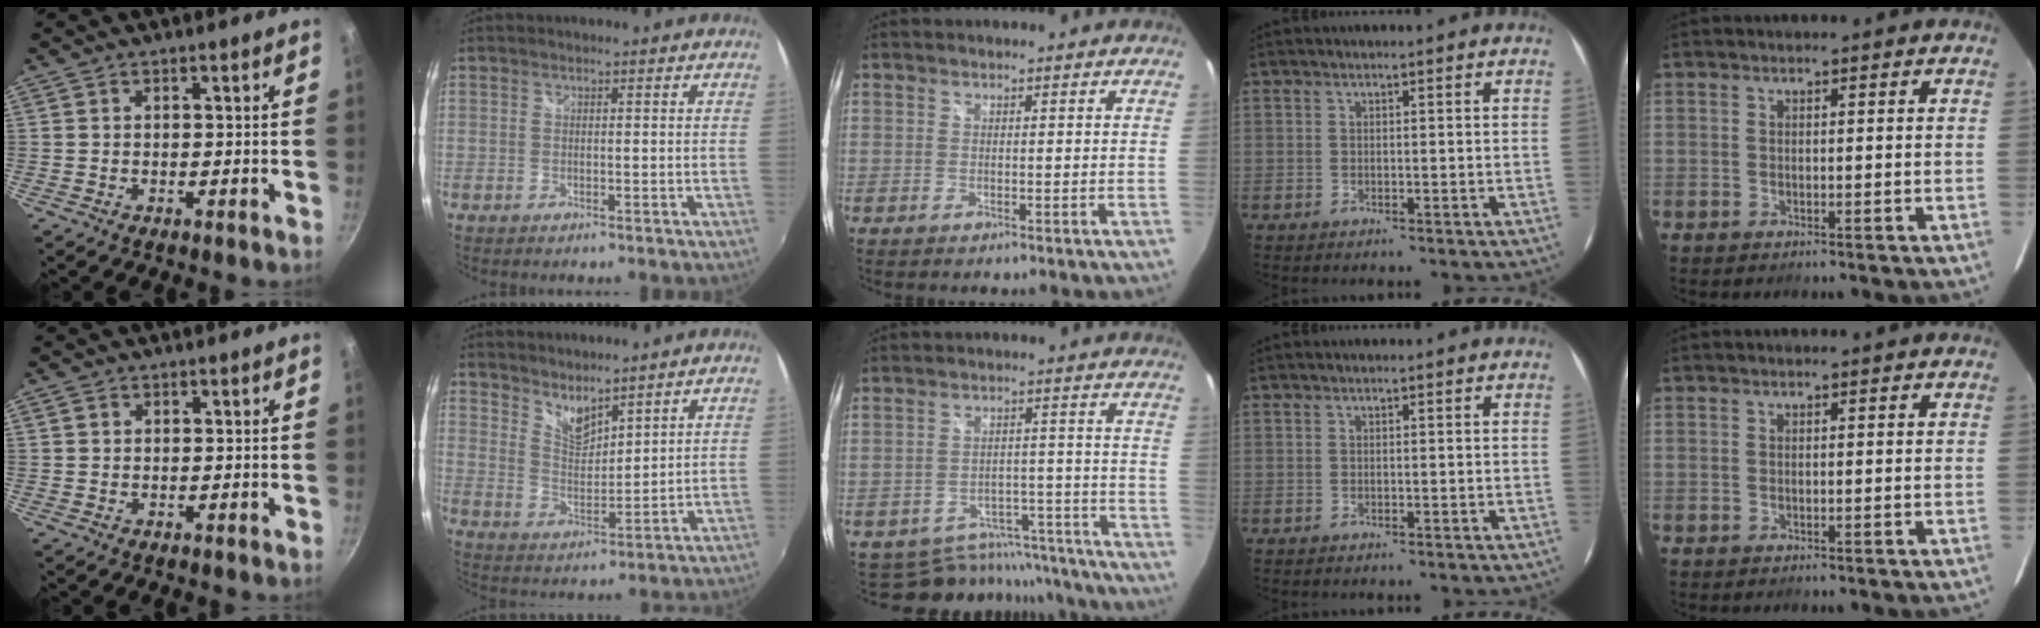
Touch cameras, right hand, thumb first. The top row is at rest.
{"thumb": {"total": 1.0, "force": [0.2, 0.9, 0.3], "torque": [-0.005, 0.003, 0.002]}, "index": {"total": 6.5, "force": [5.7, 1.6, 2.5], "torque": [-0.037, -0.007, 0.106]}, "middle": {"total": 14.4, "force": [-12.7, 6.2, 2.6], "torque": [-0.057, 0.033, -0.156]}}